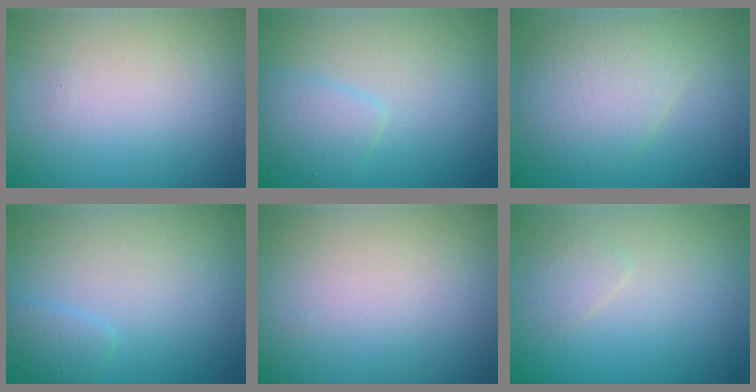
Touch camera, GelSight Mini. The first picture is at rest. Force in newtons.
{"total": 1.9, "press": 1.9, "slide": 0.0}
{"total": 4.0, "press": 4.0, "slide": 0.0}
{"total": 1.1, "press": 1.1, "slide": 0.1}
{"total": 0.0}
{"total": 1.0, "press": 1.0, "slide": 0.0}